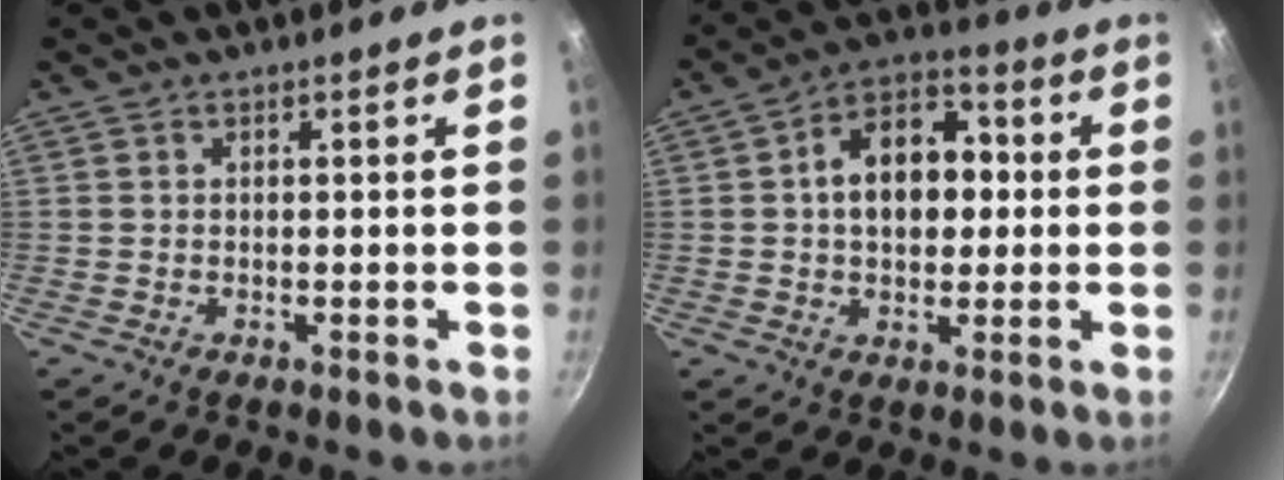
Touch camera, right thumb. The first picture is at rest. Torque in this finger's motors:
{"motor_torque": [-0.78, 1.09, 1.02, 0.19, 0.08]}